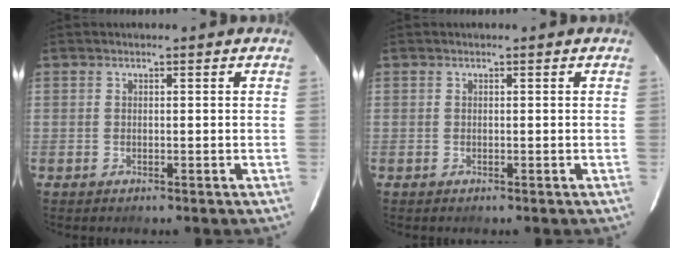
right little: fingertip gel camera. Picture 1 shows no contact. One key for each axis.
{"total": 0.0}